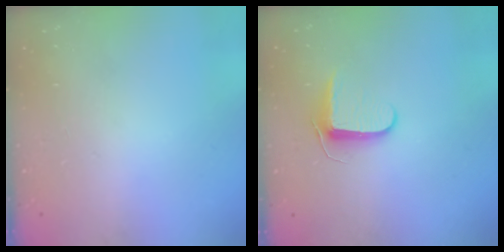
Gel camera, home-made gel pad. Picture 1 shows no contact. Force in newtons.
{"total": 7.7, "press": 7.6, "slide": 0.8}